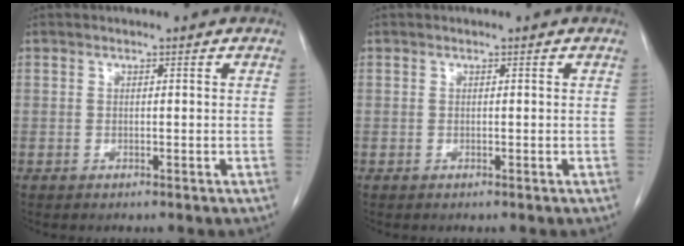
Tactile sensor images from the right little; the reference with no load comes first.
{"total": 0.0}